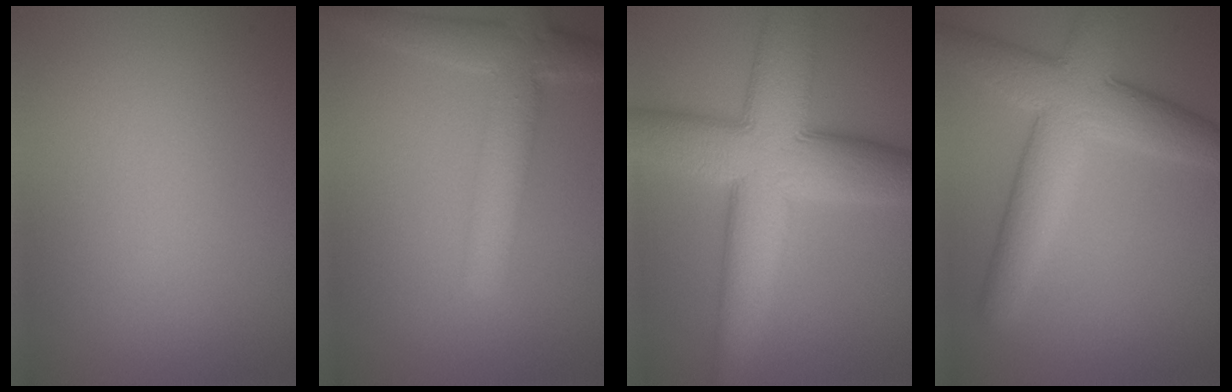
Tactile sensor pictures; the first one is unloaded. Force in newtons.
{"total": 4.7, "press": 4.7, "slide": 0.2}
{"total": 12.2, "press": 12.2, "slide": 0.4}
{"total": 7.4, "press": 7.3, "slide": 0.2}